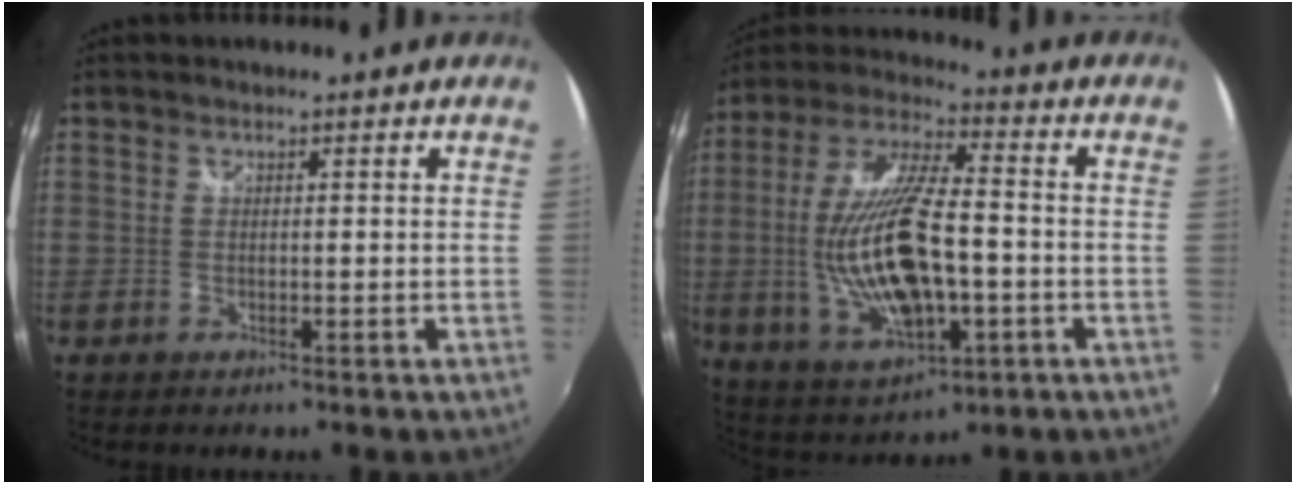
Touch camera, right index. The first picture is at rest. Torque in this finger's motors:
{"motor_torque": [2.14, 0.00, 1.05, 0.21]}